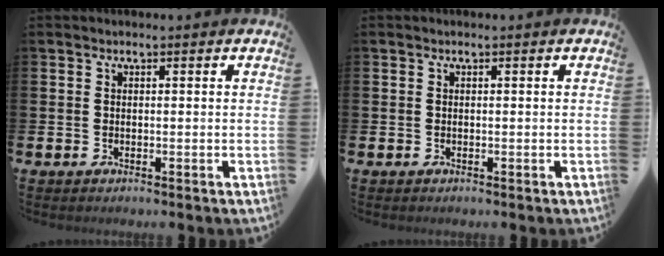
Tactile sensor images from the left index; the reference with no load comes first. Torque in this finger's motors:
{"motor_torque": [-0.02, 0.00, 0.00, 0.01]}